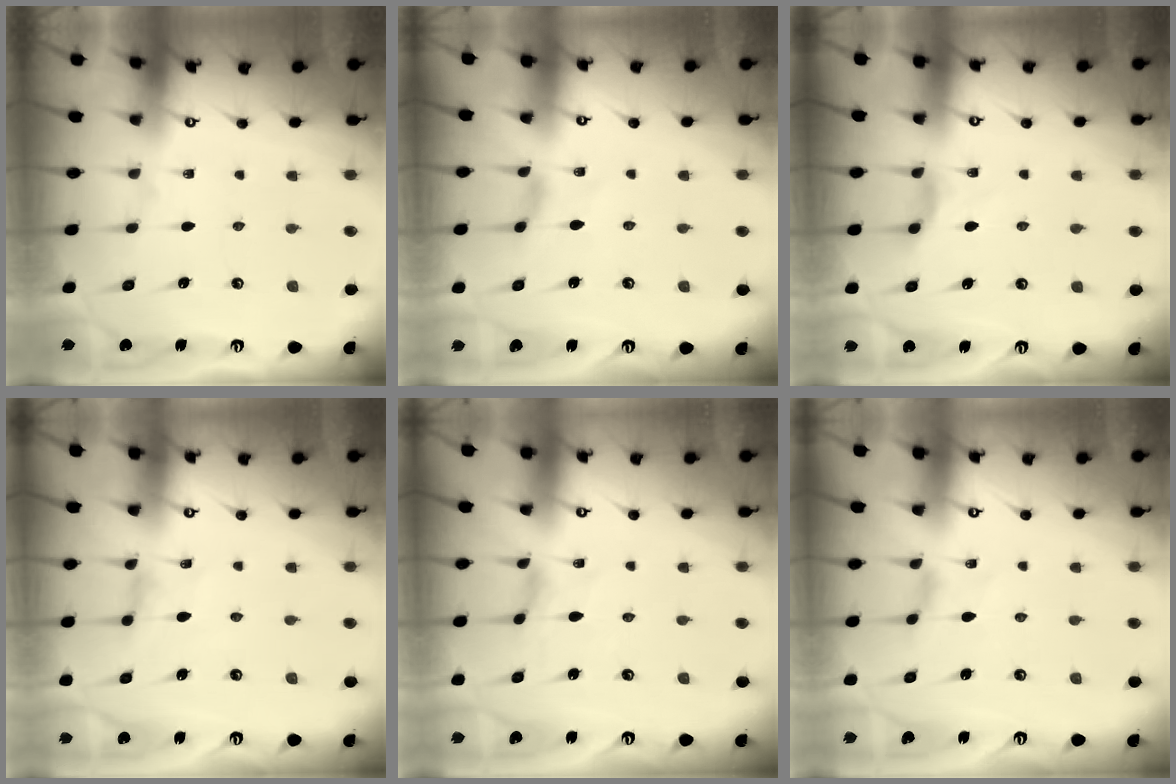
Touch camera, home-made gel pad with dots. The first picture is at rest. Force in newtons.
{"total": 0.7, "press": 0.6, "slide": 0.3}
{"total": 2.9, "press": 2.9, "slide": 0.5}
{"total": 0.9, "press": 0.8, "slide": 0.4}
{"total": 0.0}
{"total": 0.0}